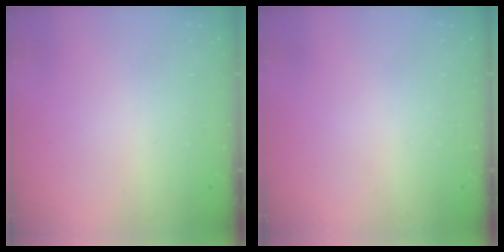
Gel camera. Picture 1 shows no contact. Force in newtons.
{"total": 0.0}